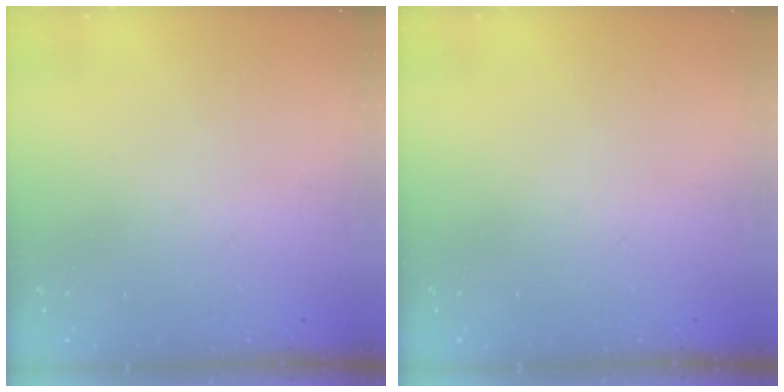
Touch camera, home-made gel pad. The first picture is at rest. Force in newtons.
{"total": 0.0}